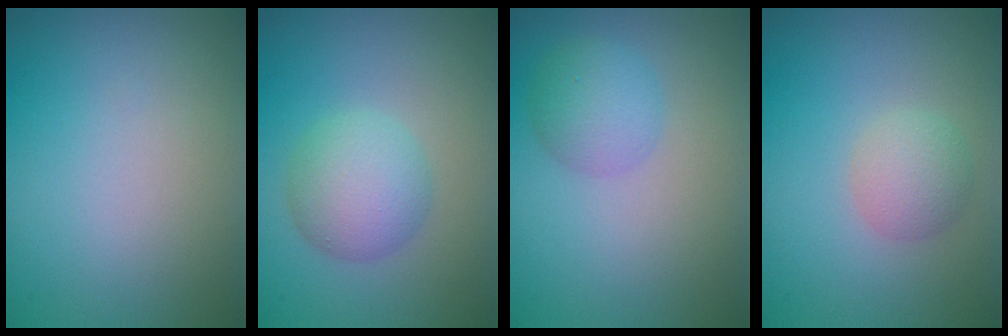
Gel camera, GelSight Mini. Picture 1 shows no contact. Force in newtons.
{"total": 4.1, "press": 4.1, "slide": 0.1}
{"total": 2.9, "press": 2.9, "slide": 0.1}
{"total": 2.3, "press": 2.3, "slide": 0.1}